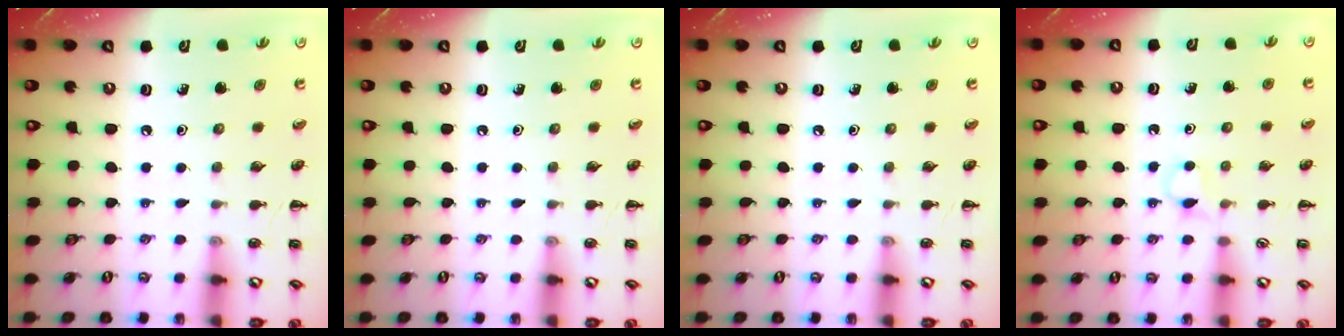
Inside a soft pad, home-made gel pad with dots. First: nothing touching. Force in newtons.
{"total": 0.0}
{"total": 0.0}
{"total": 3.1, "press": 2.9, "slide": 1.3}